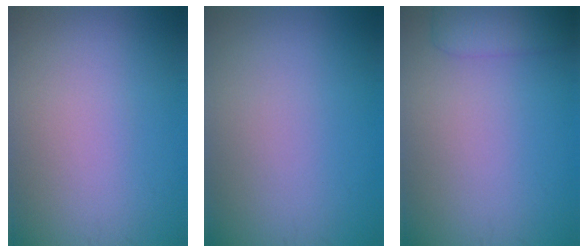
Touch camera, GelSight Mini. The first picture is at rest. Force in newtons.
{"total": 0.0}
{"total": 2.8, "press": 2.8, "slide": 0.1}